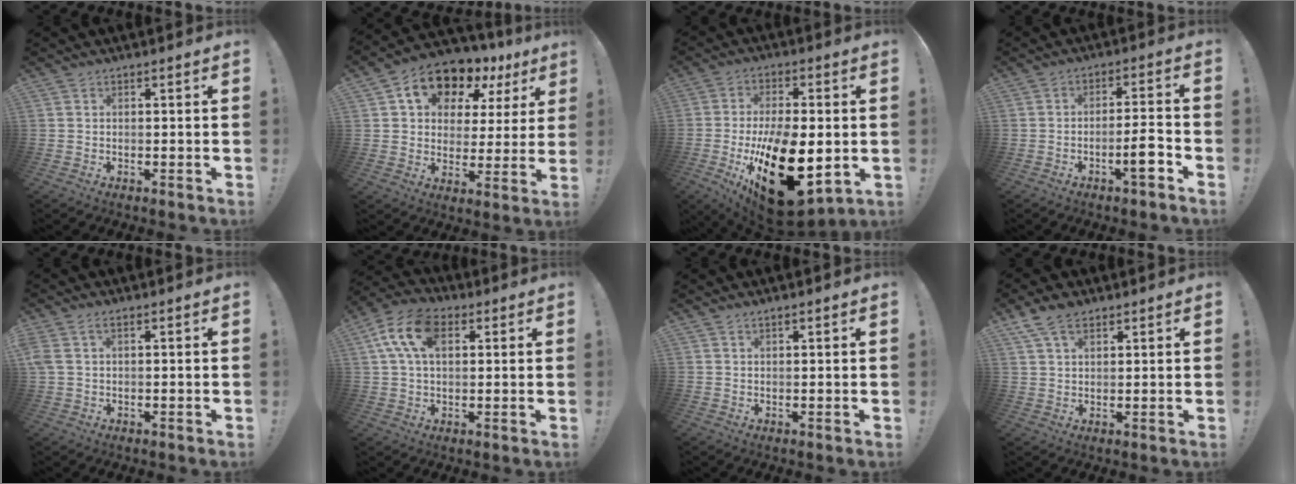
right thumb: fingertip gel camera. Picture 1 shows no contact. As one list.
[{"total": 13.0, "force": [8.5, 7.7, 6.2], "torque": [-0.109, -0.056, 0.151]}, {"total": 27.5, "force": [-5.9, 13.8, 23.0], "torque": [-0.360, 0.015, -0.071]}, {"total": 7.8, "force": [-3.7, 1.4, 6.7], "torque": [-0.091, 0.014, -0.062]}, {"total": 3.0, "force": [1.0, 1.3, 2.4], "torque": [-0.047, 0.004, 0.022]}, {"total": 13.6, "force": [4.7, 8.1, 9.8], "torque": [-0.176, 0.000, 0.088]}, {"total": 1.2, "force": [0.9, 0.1, 0.7], "torque": [-0.010, -0.003, 0.016]}, {"total": 7.1, "force": [4.6, 3.9, 3.9], "torque": [-0.067, -0.012, 0.088]}]